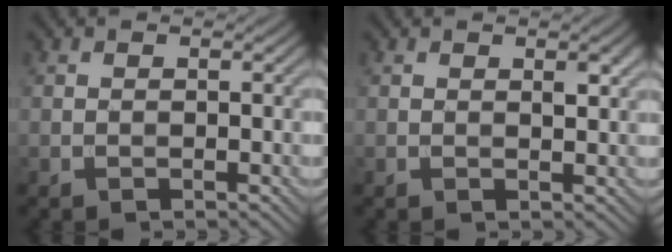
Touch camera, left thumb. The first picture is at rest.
{"total": 1.4, "force": [0.7, 0.5, 1.2], "torque": [-0.018, -0.003, 0.014]}